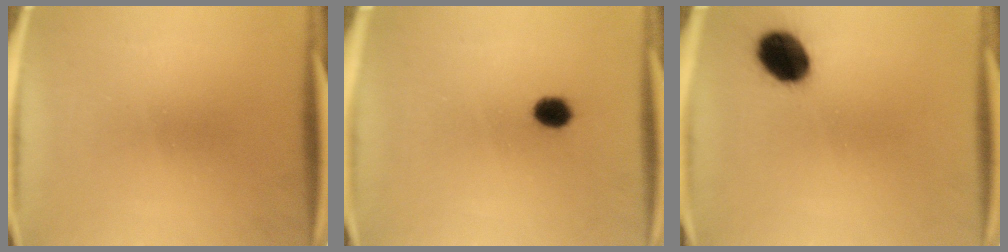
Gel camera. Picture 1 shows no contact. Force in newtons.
{"total": 3.4}
{"total": 10.1}